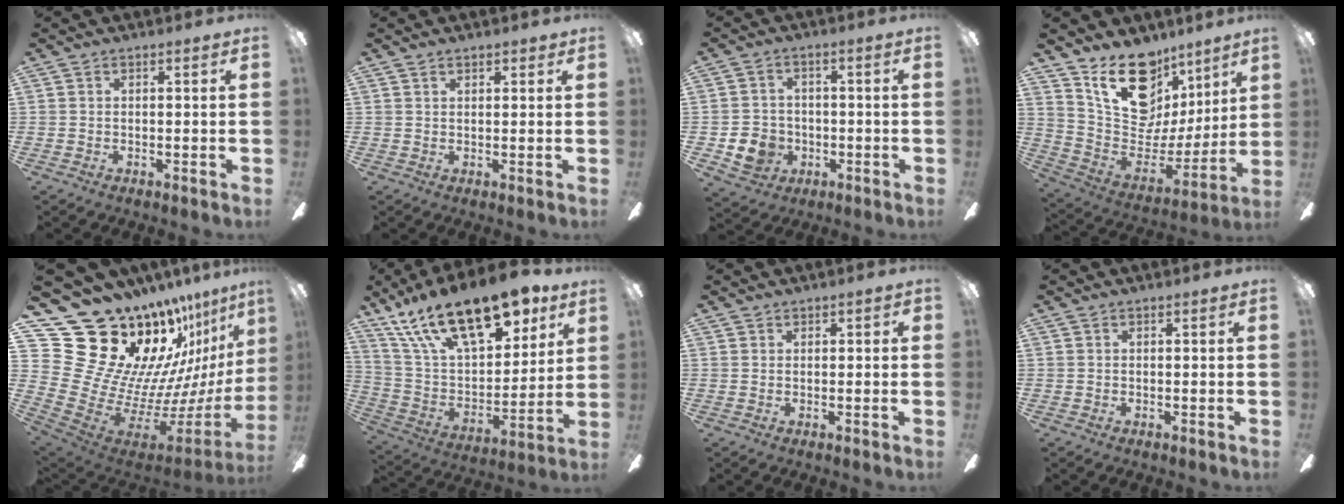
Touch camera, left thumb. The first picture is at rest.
{"total": 1.5, "force": [1.2, 0.7, 0.5], "torque": [-0.011, 0.000, 0.023]}
{"total": 7.2, "force": [-2.3, 6.5, 2.3], "torque": [-0.062, 0.017, -0.039]}
{"total": 22.1, "force": [13.5, 13.7, 10.9], "torque": [-0.167, -0.086, 0.252]}
{"total": 25.3, "force": [16.4, 15.0, 12.2], "torque": [-0.204, -0.188, 0.359]}
{"total": 24.0, "force": [15.5, 10.9, 14.7], "torque": [-0.262, -0.085, 0.271]}
{"total": 0.9, "force": [0.7, 0.6, 0.1], "torque": [0.007, -0.001, 0.010]}
{"total": 0.0}